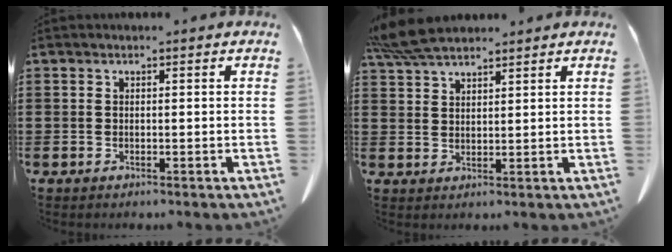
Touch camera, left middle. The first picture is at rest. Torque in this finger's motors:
{"motor_torque": [0.86, 0.53, 0.38, 0.11]}